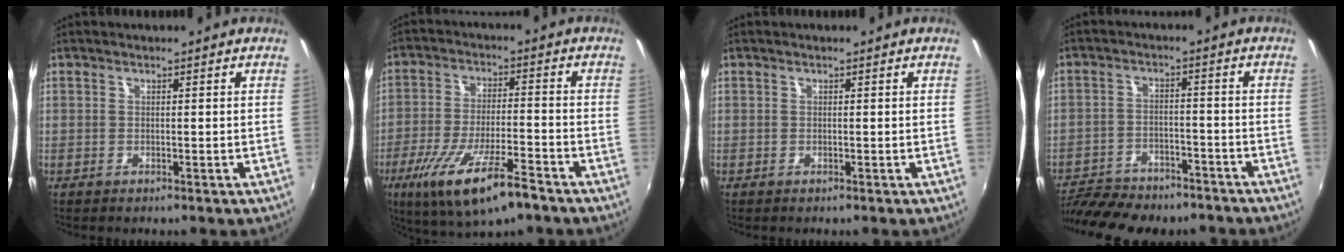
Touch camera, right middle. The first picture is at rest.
{"total": 15.0, "force": [-9.1, 3.6, 11.4], "torque": [-0.228, -0.041, -0.158]}
{"total": 0.0}
{"total": 15.5, "force": [-13.0, 5.5, 6.4], "torque": [-0.146, -0.019, -0.195]}